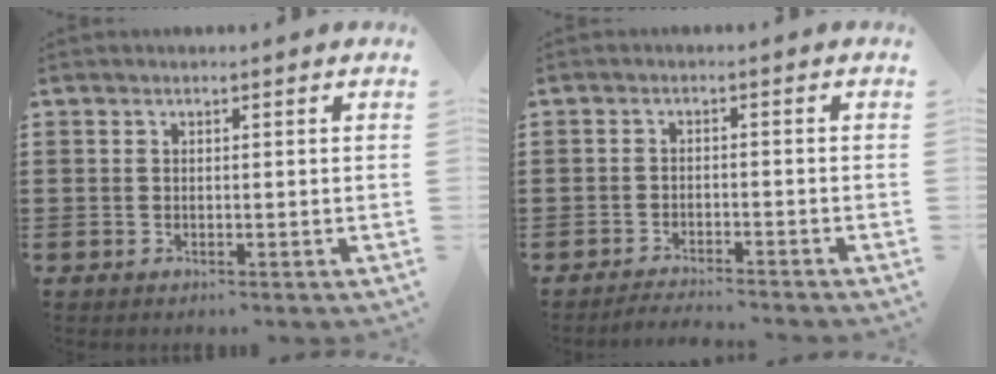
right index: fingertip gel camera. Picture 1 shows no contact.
{"total": 2.4, "force": [-2.4, -0.3, 0.0], "torque": [-0.004, 0.000, -0.050]}